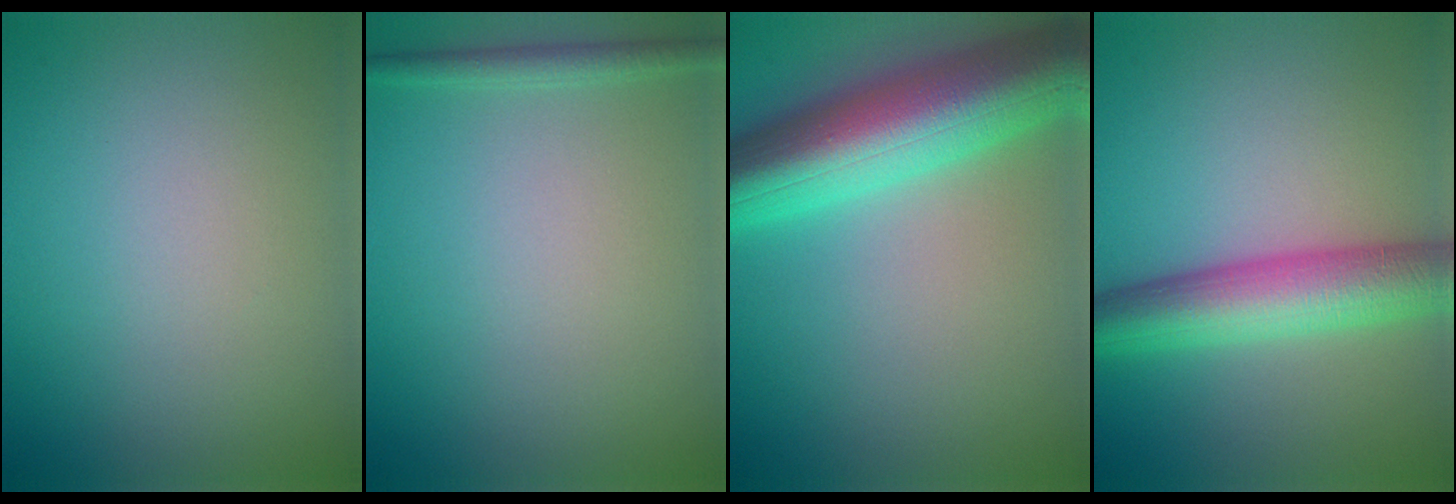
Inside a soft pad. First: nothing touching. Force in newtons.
{"total": 1.4, "press": 1.4, "slide": 0.1}
{"total": 11.7, "press": 11.7, "slide": 0.2}
{"total": 7.2, "press": 7.2, "slide": 0.2}